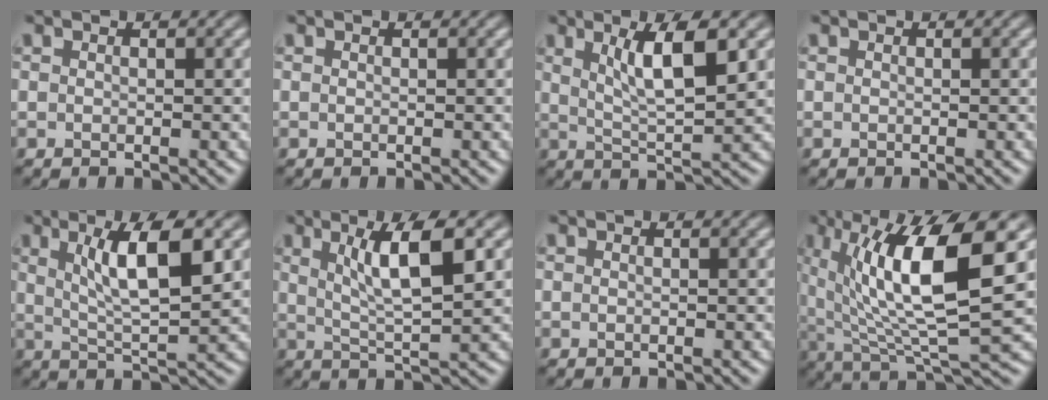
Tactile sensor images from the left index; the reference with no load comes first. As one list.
[{"total": 0.0}, {"total": 5.5, "force": [2.1, 1.3, 5.0], "torque": [-0.083, -0.004, 0.039]}, {"total": 0.0}, {"total": 7.0, "force": [2.3, 1.7, 6.4], "torque": [-0.101, -0.002, 0.043]}, {"total": 6.2, "force": [2.1, 1.3, 5.6], "torque": [-0.091, -0.002, 0.040]}, {"total": 0.0}, {"total": 11.9, "force": [3.3, 3.2, 10.9], "torque": [-0.182, -0.003, 0.069]}]